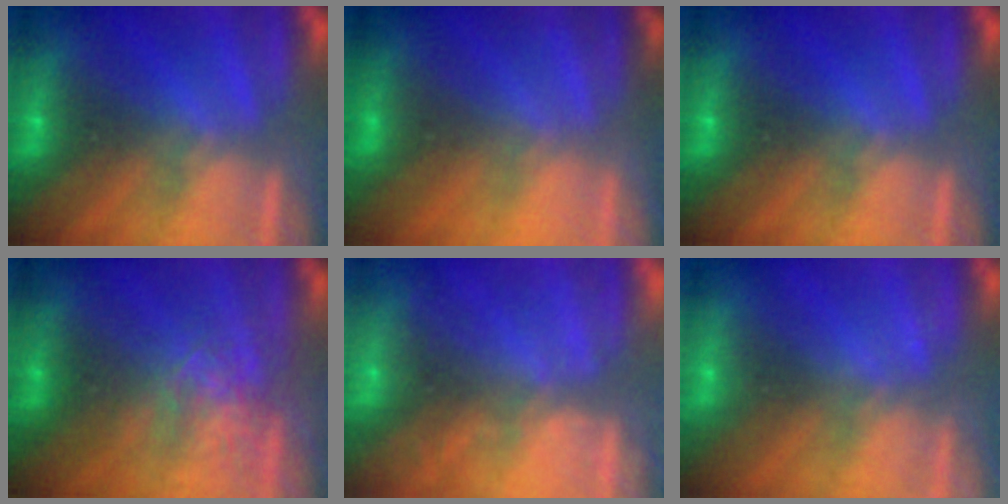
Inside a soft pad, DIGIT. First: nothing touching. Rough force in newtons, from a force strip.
{"total": 2.2}
{"total": 0.0}
{"total": 2.6}
{"total": 8.5}
{"total": 2.4}